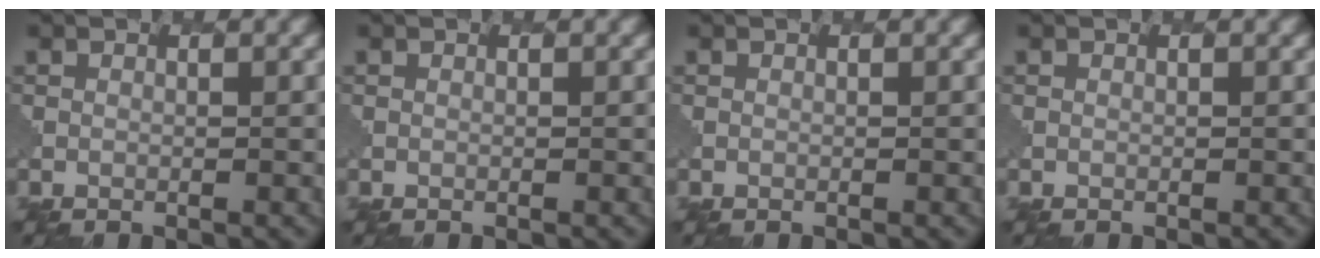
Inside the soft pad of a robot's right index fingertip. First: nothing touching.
{"total": 0.0}
{"total": 0.0}
{"total": 0.0}